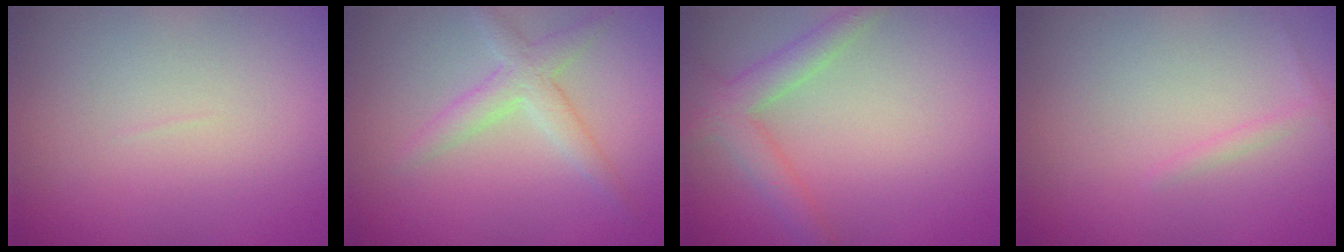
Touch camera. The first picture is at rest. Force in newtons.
{"total": 2.7, "press": 2.7, "slide": 0.1}
{"total": 3.0, "press": 3.0, "slide": 0.2}
{"total": 0.6, "press": 0.6, "slide": 0.1}